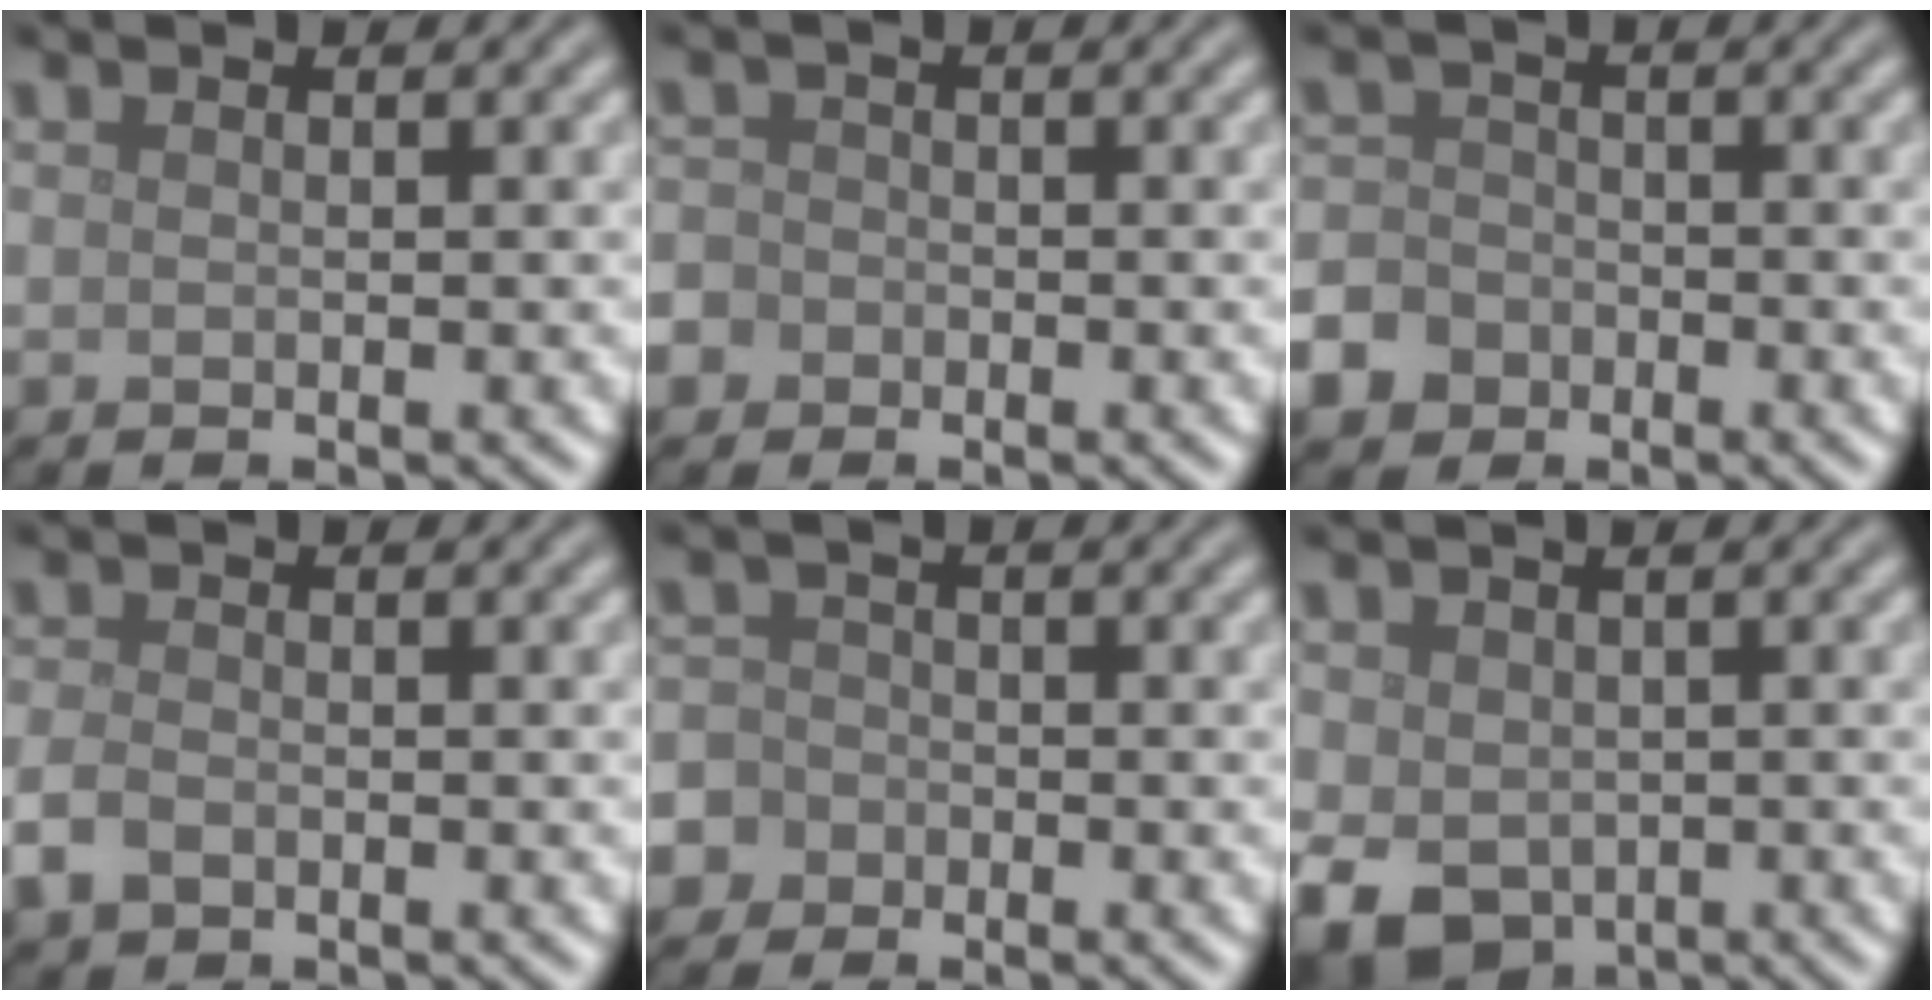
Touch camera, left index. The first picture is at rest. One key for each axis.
{"total": 3.2, "fx": -1.6, "fy": 2.7, "fz": 0.6, "tx": 0.001, "ty": 0.003, "tz": -0.042}
{"total": 5.1, "fx": -3.0, "fy": 3.9, "fz": 1.2, "tx": -0.015, "ty": -0.013, "tz": -0.063}
{"total": 2.0, "fx": -1.1, "fy": 1.3, "fz": 1.2, "tx": -0.026, "ty": -0.002, "tz": -0.027}
{"total": 5.2, "fx": -2.7, "fy": 4.3, "fz": 0.8, "tx": -0.010, "ty": -0.003, "tz": -0.070}
{"total": 6.2, "fx": -1.9, "fy": 4.7, "fz": 3.6, "tx": -0.080, "ty": -0.023, "tz": -0.026}